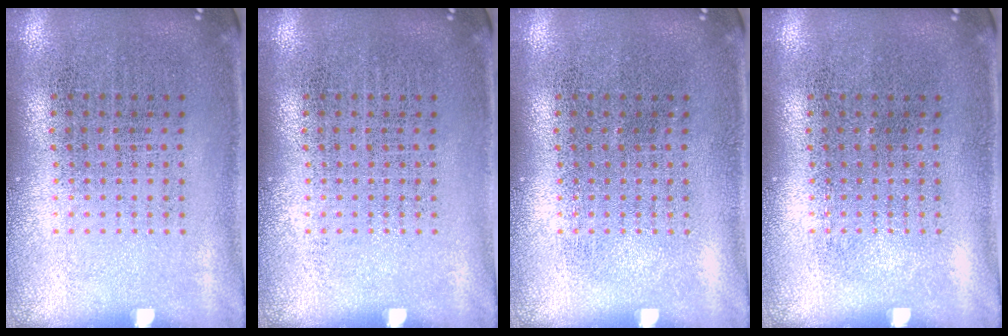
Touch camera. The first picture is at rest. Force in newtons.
{"total": 0.0}
{"total": 0.0}
{"total": 0.0}